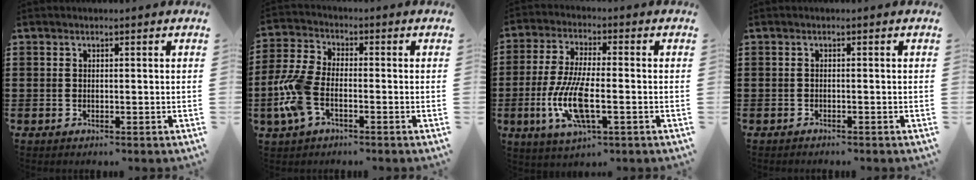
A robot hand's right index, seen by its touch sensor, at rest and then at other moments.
{"total": 7.9, "force": [-2.7, 4.2, 6.1], "torque": [-0.154, -0.001, -0.055]}
{"total": 10.4, "force": [-3.1, 3.5, 9.3], "torque": [-0.205, -0.015, -0.057]}
{"total": 0.6, "force": [-0.6, 0.0, 0.1], "torque": [-0.003, -0.002, -0.013]}